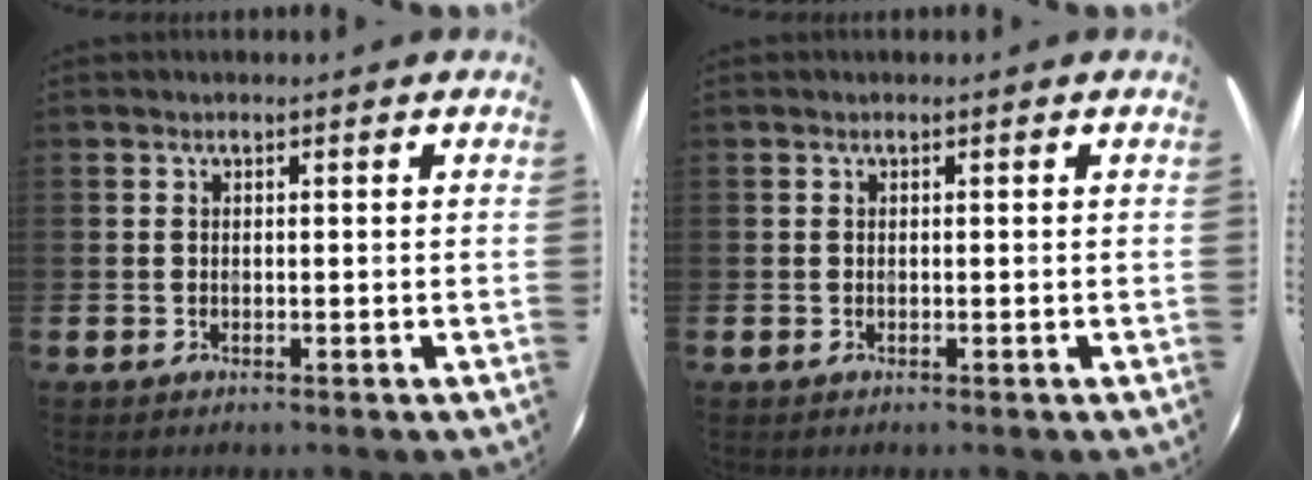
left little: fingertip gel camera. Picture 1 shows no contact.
{"total": 0.0}